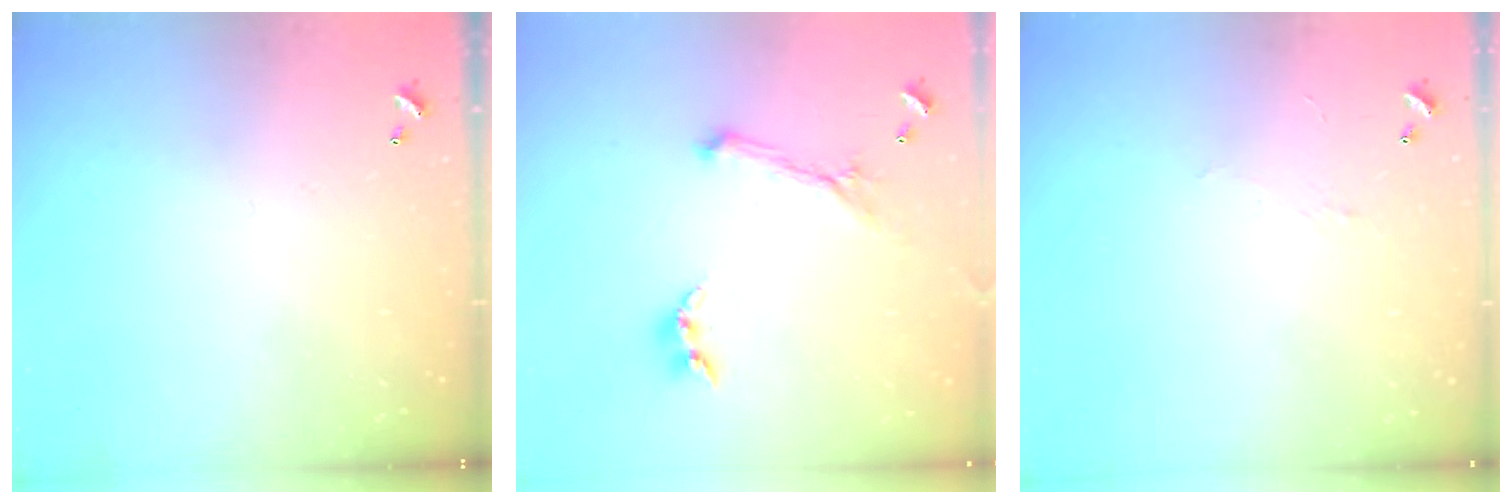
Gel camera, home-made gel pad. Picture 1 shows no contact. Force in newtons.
{"total": 0.0}
{"total": 2.2, "press": 2.0, "slide": 0.8}